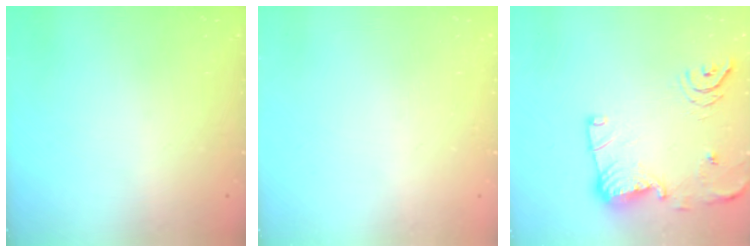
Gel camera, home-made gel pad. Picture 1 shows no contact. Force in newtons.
{"total": 0.0}
{"total": 16.1, "press": 15.5, "slide": 4.2}